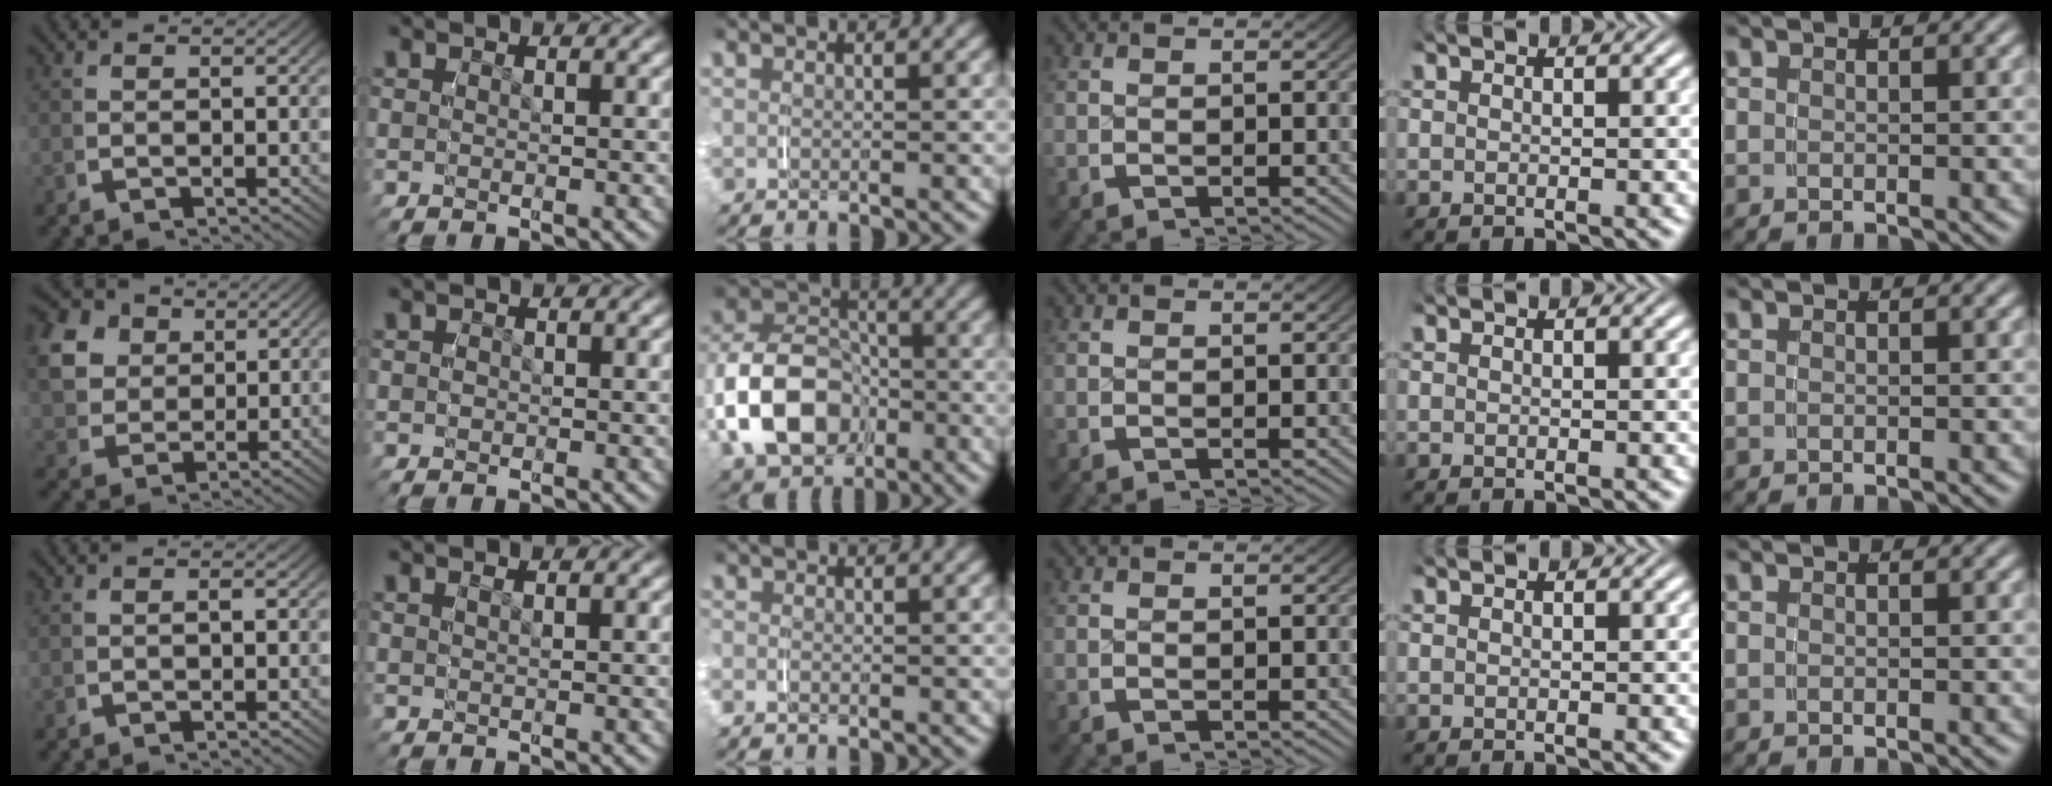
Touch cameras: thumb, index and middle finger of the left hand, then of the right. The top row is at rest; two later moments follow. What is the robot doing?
{"motion": "grasp_and_lifting", "object": "paper"}